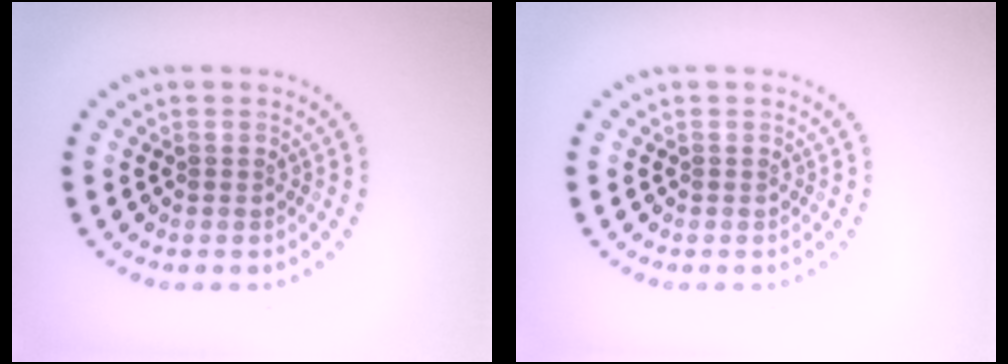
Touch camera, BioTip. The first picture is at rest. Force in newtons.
{"total": 0.0}